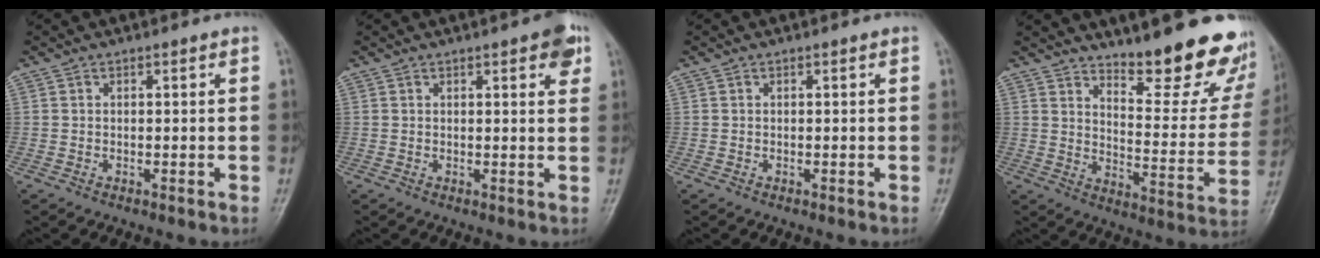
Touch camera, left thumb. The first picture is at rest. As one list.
[{"total": 4.7, "force": [2.4, 1.4, 3.7], "torque": [-0.036, -0.006, 0.024]}, {"total": 0.0}, {"total": 19.8, "force": [15.6, 5.7, 10.8], "torque": [-0.101, -0.125, 0.208]}]